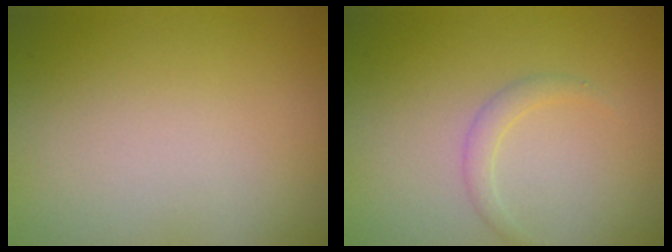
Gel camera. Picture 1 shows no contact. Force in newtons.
{"total": 1.1, "press": 1.1, "slide": 0.1}